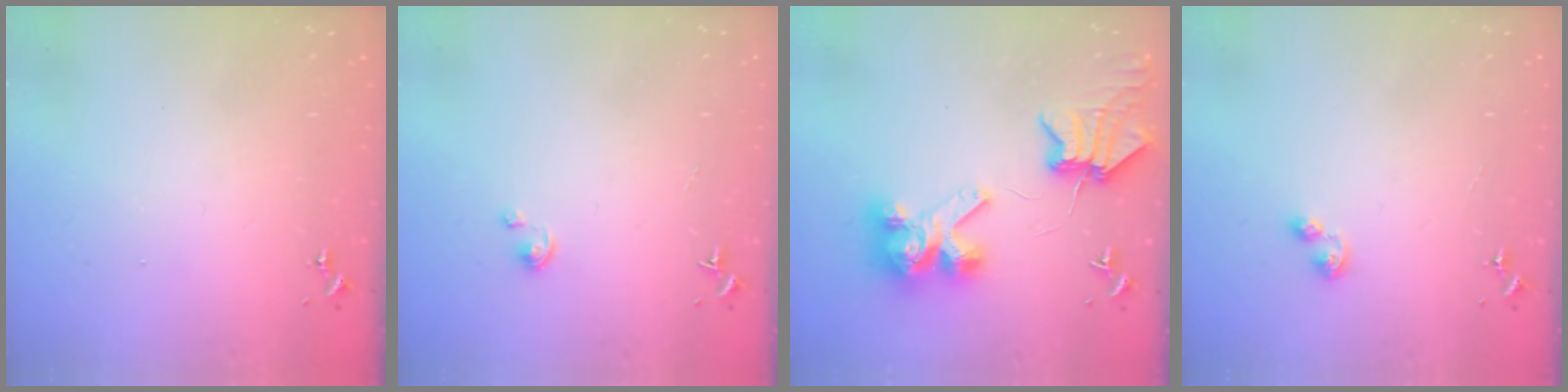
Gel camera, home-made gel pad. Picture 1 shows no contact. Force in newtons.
{"total": 2.4, "press": 2.4, "slide": 0.3}
{"total": 10.2, "press": 10.1, "slide": 1.4}
{"total": 5.1, "press": 5.1, "slide": 0.7}